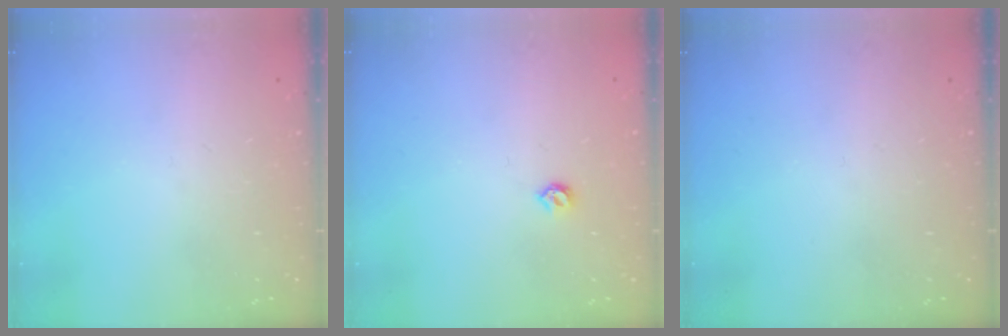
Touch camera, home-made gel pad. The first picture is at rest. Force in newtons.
{"total": 4.2, "press": 4.2, "slide": 0.7}
{"total": 0.0}